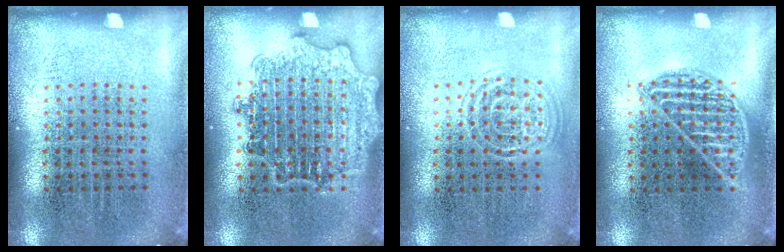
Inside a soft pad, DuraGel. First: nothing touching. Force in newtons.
{"total": 2.4, "press": 2.4, "slide": 0.3}
{"total": 1.5, "press": 1.5, "slide": 0.3}
{"total": 1.0, "press": 0.9, "slide": 0.3}